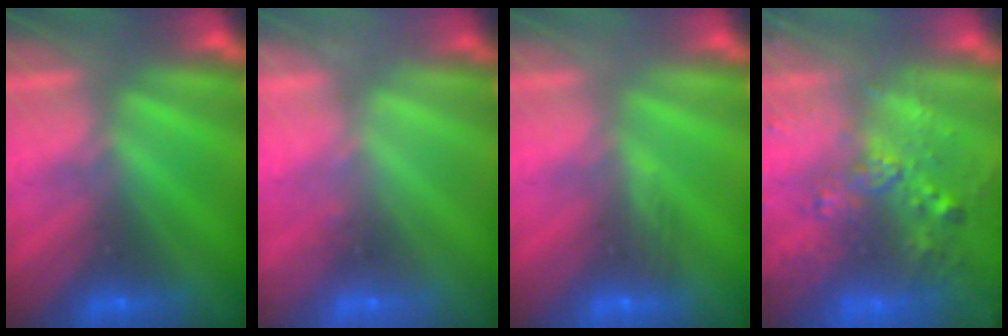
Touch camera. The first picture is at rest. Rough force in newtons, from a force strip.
{"total": 2.4}
{"total": 2.9}
{"total": 8.1}